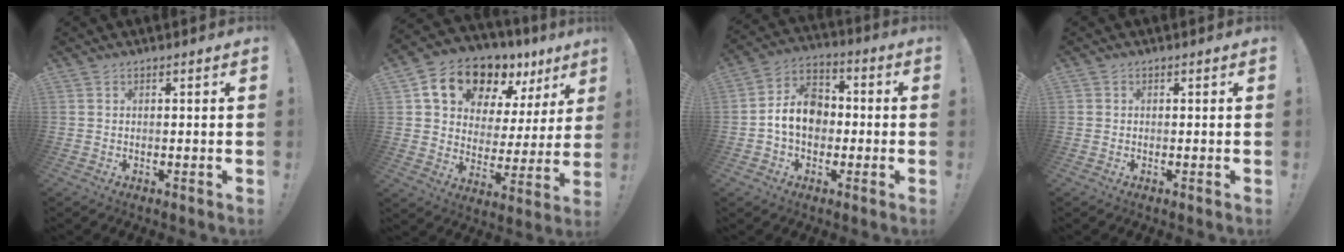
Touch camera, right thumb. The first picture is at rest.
{"total": 16.4, "force": [12.1, 8.6, 6.9], "torque": [-0.118, -0.082, 0.220]}
{"total": 11.5, "force": [-1.1, 8.9, 7.2], "torque": [-0.123, 0.022, -0.012]}
{"total": 0.7, "force": [0.2, 0.7, 0.1], "torque": [-0.008, 0.005, 0.005]}